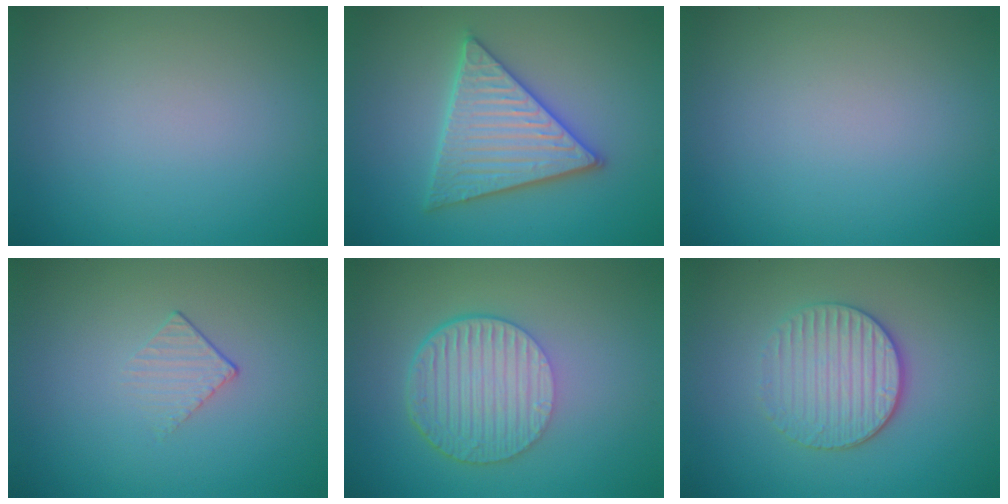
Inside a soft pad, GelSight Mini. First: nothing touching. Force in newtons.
{"total": 5.6, "press": 5.6, "slide": 0.5}
{"total": 0.0}
{"total": 1.2, "press": 0.5, "slide": 1.1}
{"total": 6.1, "press": 4.1, "slide": 4.5}
{"total": 3.7, "press": 3.3, "slide": 1.7}